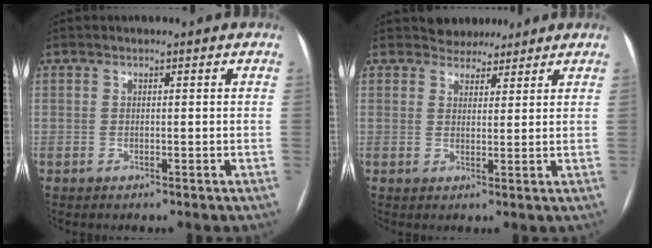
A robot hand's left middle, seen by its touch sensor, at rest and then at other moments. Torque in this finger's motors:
{"motor_torque": [0.00, -0.01, -0.02, 0.00]}